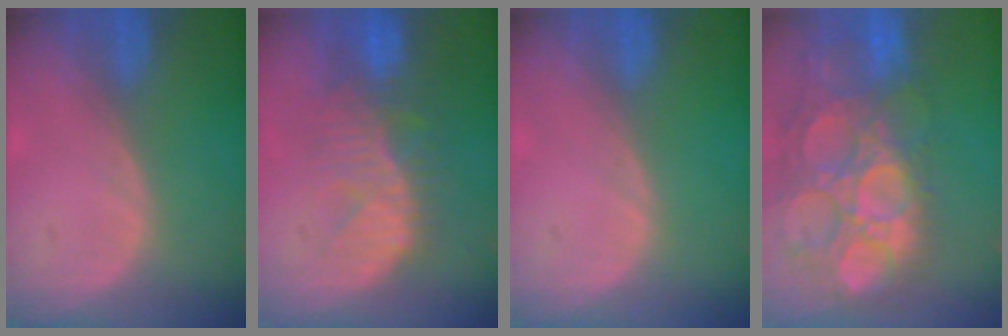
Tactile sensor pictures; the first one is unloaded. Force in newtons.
{"total": 10.1, "press": 8.9, "slide": 4.7}
{"total": 0.0}
{"total": 15.7, "press": 12.9, "slide": 8.9}